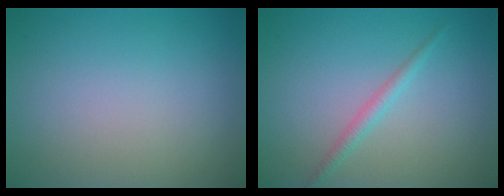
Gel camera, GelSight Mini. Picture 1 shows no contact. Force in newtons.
{"total": 1.4, "press": 1.4, "slide": 0.0}